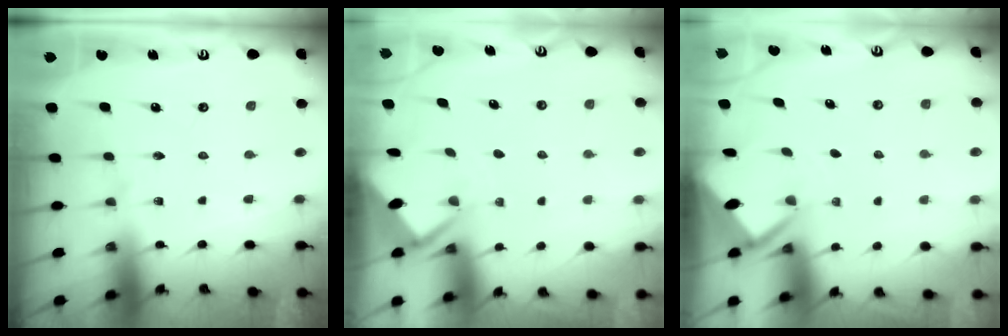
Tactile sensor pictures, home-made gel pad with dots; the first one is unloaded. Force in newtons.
{"total": 2.7, "press": 2.7, "slide": 0.4}
{"total": 2.5, "press": 2.5, "slide": 0.3}